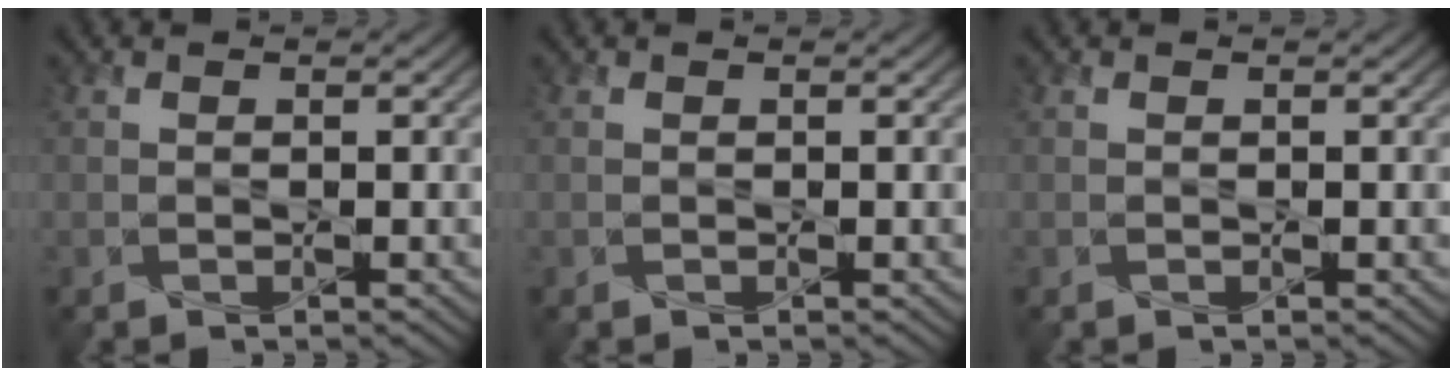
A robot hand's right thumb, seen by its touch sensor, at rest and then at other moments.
{"total": 0.0}
{"total": 0.0}